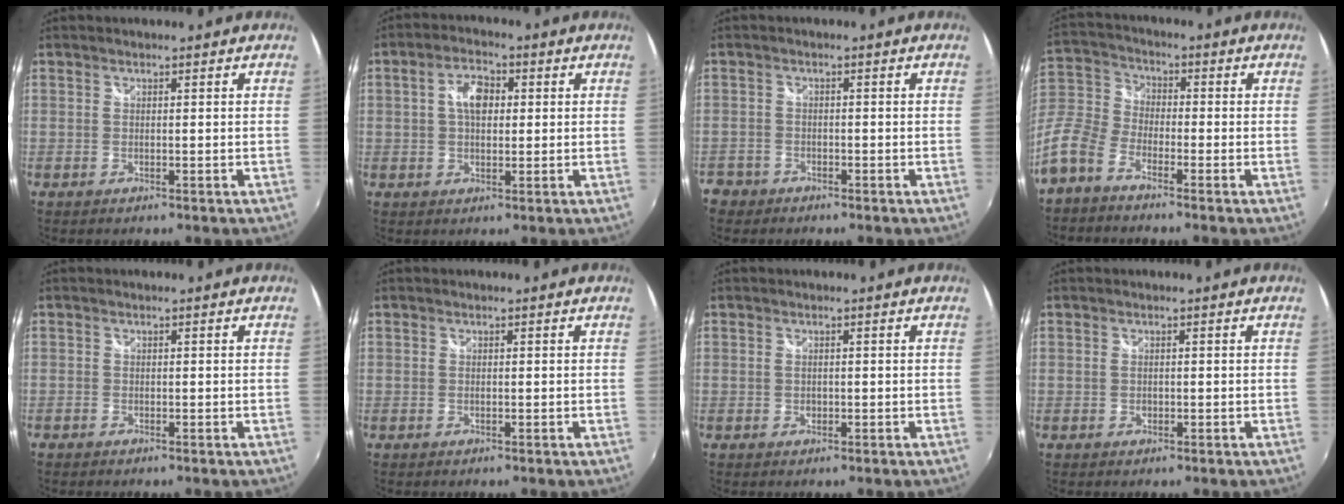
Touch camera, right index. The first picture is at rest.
{"total": 5.6, "force": [0.9, 3.4, 4.3], "torque": [-0.077, 0.015, 0.015]}
{"total": 4.5, "force": [-3.0, 3.3, 0.8], "torque": [-0.036, 0.001, -0.057]}
{"total": 10.2, "force": [-6.2, 5.8, 5.6], "torque": [-0.132, 0.012, -0.142]}
{"total": 0.6, "force": [-0.5, 0.3, 0.1], "torque": [-0.002, -0.001, -0.013]}
{"total": 0.0}
{"total": 0.7, "force": [0.0, 0.6, 0.4], "torque": [-0.005, -0.001, -0.001]}
{"total": 0.6, "force": [-0.1, 0.5, 0.3], "torque": [-0.006, -0.001, -0.002]}